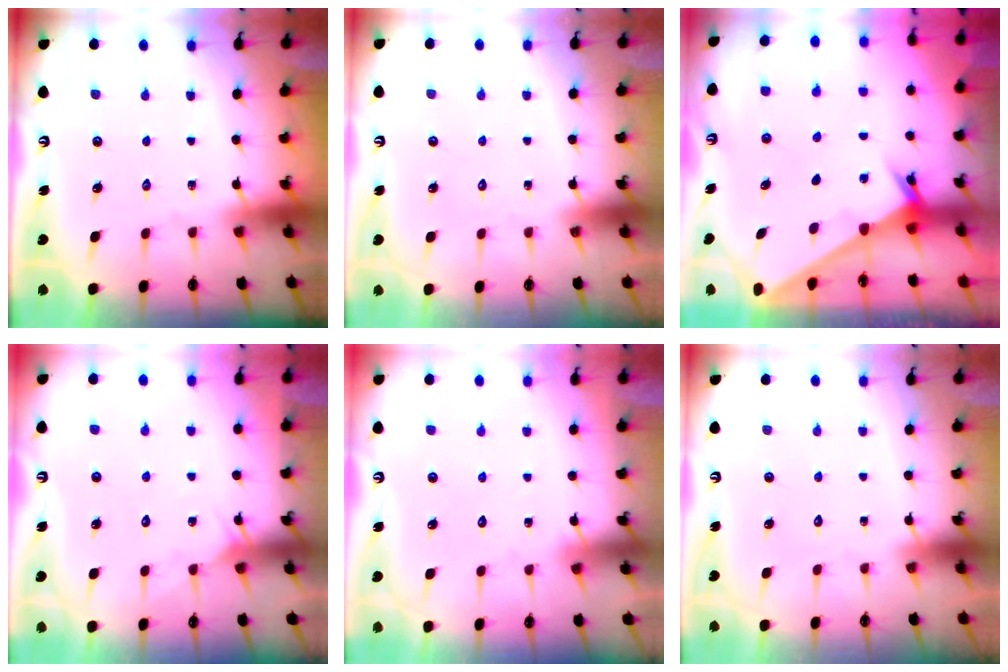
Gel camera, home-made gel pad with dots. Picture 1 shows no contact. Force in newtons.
{"total": 1.6, "press": 1.6, "slide": 0.1}
{"total": 2.4, "press": 2.4, "slide": 0.2}
{"total": 6.0, "press": 6.0, "slide": 0.5}
{"total": 2.9, "press": 2.9, "slide": 0.2}
{"total": 1.6, "press": 1.6, "slide": 0.0}